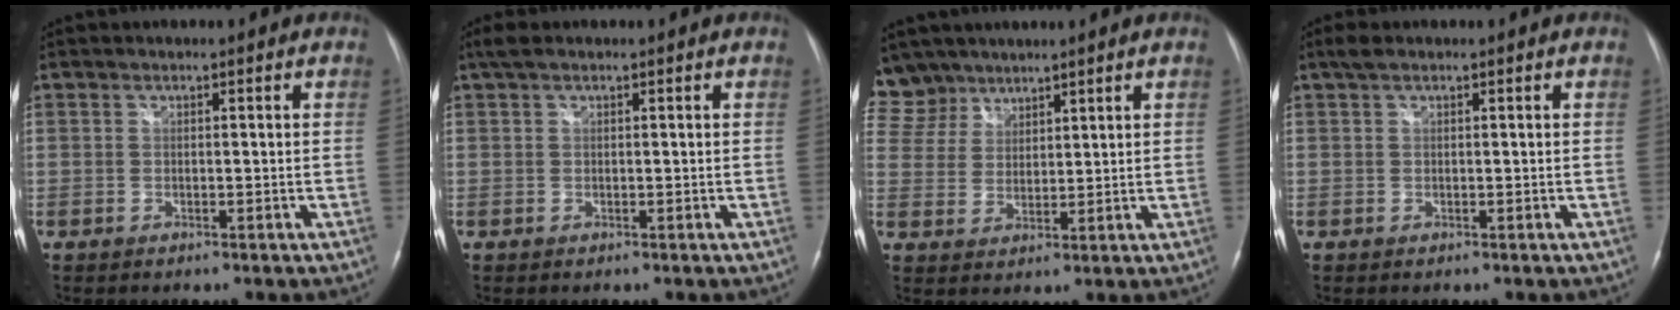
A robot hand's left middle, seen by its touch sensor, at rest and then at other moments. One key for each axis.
{"total": 2.1, "fx": 1.4, "fy": 0.6, "fz": 1.4, "tx": -0.033, "ty": 0.024, "tz": 0.028}
{"total": 8.4, "fx": 6.9, "fy": 4.7, "fz": 0.0, "tx": -0.006, "ty": 0.011, "tz": 0.144}
{"total": 1.6, "fx": 1.2, "fy": 0.5, "fz": 1.0, "tx": -0.024, "ty": 0.018, "tz": 0.023}